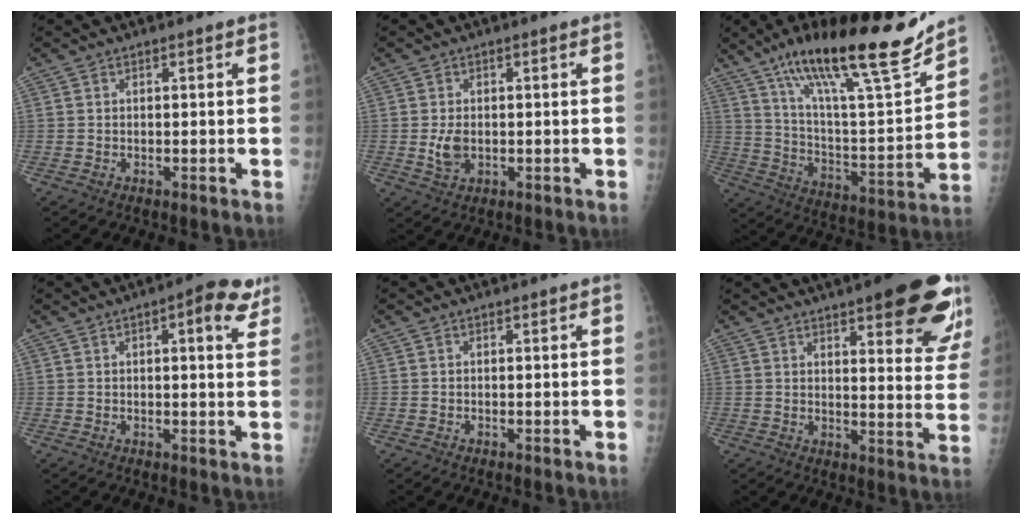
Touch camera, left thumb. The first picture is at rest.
{"total": 3.7, "force": [-0.4, 2.4, 2.8], "torque": [-0.050, -0.002, -0.002]}
{"total": 26.5, "force": [18.5, 5.5, 18.2], "torque": [-0.272, -0.065, 0.309]}
{"total": 7.2, "force": [3.5, 2.4, 5.9], "torque": [-0.059, -0.007, 0.036]}
{"total": 0.0}
{"total": 20.3, "force": [12.2, 5.5, 15.3], "torque": [-0.164, -0.047, 0.145]}